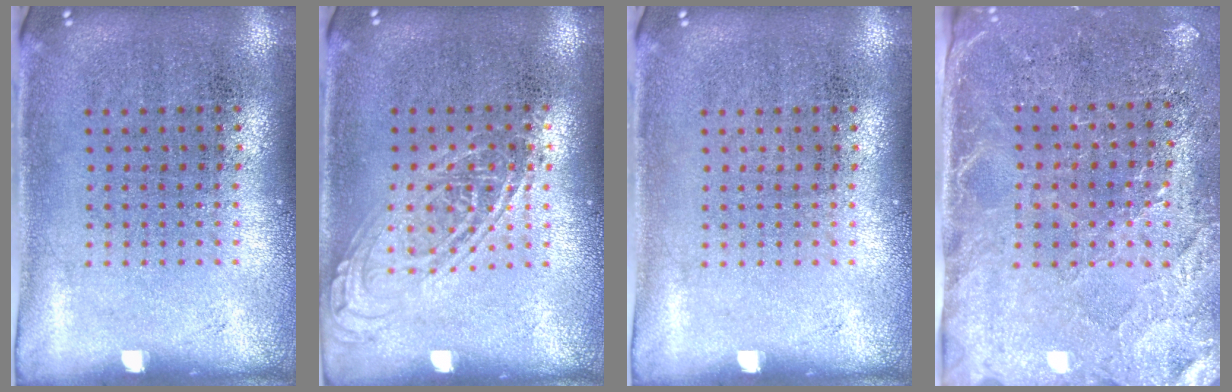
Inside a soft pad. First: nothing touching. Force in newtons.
{"total": 1.2, "press": 1.2, "slide": 0.1}
{"total": 0.0}
{"total": 2.9, "press": 2.7, "slide": 1.1}